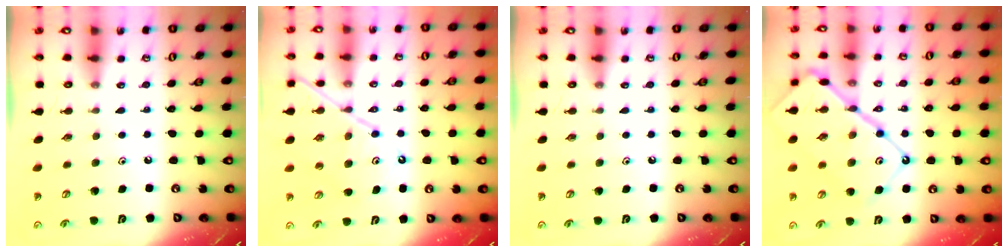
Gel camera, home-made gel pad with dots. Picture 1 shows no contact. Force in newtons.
{"total": 11.8, "press": 11.7, "slide": 1.2}
{"total": 0.0}
{"total": 19.7, "press": 19.6, "slide": 1.9}